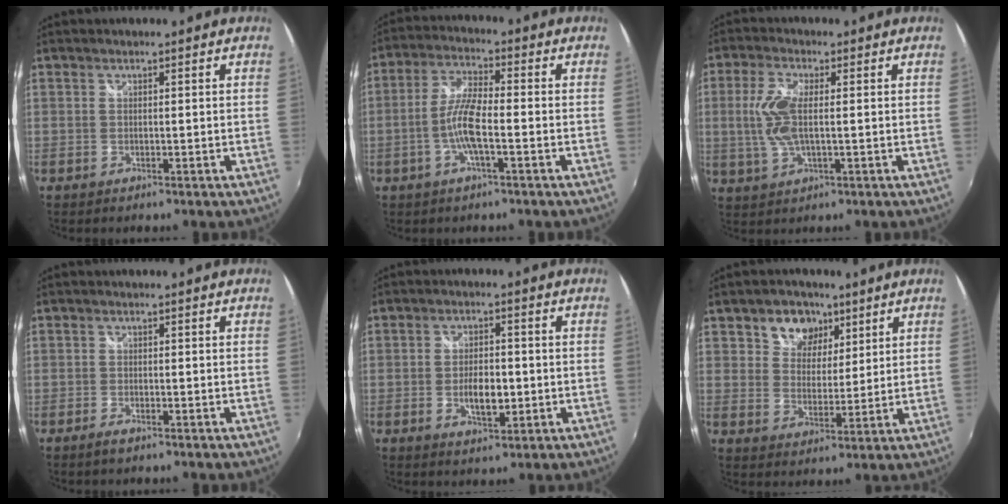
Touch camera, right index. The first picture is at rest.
{"total": 7.5, "force": [-2.3, 1.3, 7.0], "torque": [-0.146, 0.004, -0.046]}
{"total": 7.9, "force": [0.2, 2.9, 7.3], "torque": [-0.158, 0.002, 0.007]}
{"total": 1.6, "force": [-1.3, 0.5, 0.9], "torque": [-0.022, -0.005, -0.026]}
{"total": 5.7, "force": [-1.1, 2.7, 4.9], "torque": [-0.092, -0.004, -0.017]}
{"total": 7.8, "force": [4.2, 5.9, 2.7], "torque": [-0.048, 0.015, 0.073]}